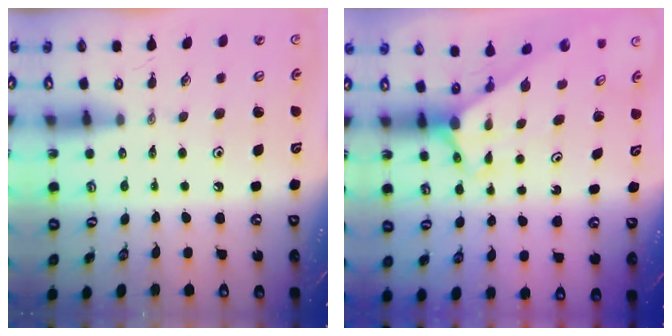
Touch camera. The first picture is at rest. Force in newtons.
{"total": 2.6, "press": 2.6, "slide": 0.0}